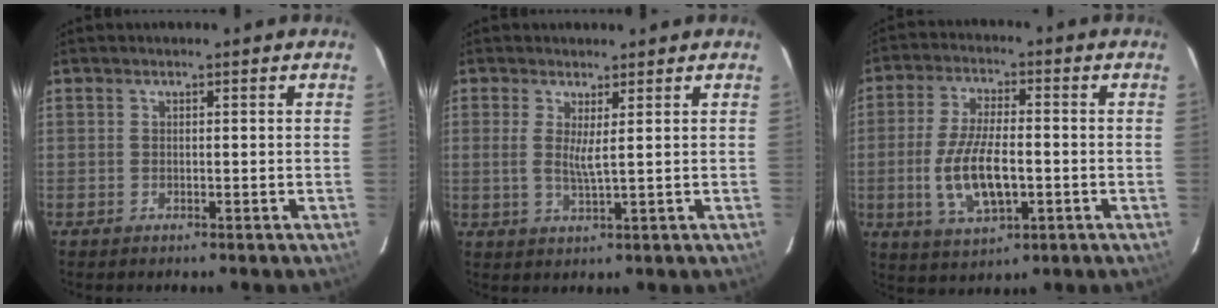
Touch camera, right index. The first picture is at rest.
{"total": 3.2, "force": [0.9, 0.0, 3.0], "torque": [-0.059, -0.007, 0.013]}
{"total": 11.4, "force": [-2.3, 4.4, 10.3], "torque": [-0.209, -0.007, -0.038]}